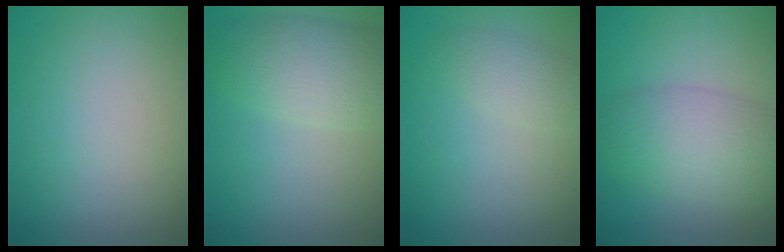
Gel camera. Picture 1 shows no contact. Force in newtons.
{"total": 4.8, "press": 4.8, "slide": 0.2}
{"total": 2.0, "press": 2.0, "slide": 0.0}
{"total": 5.6, "press": 5.5, "slide": 0.4}